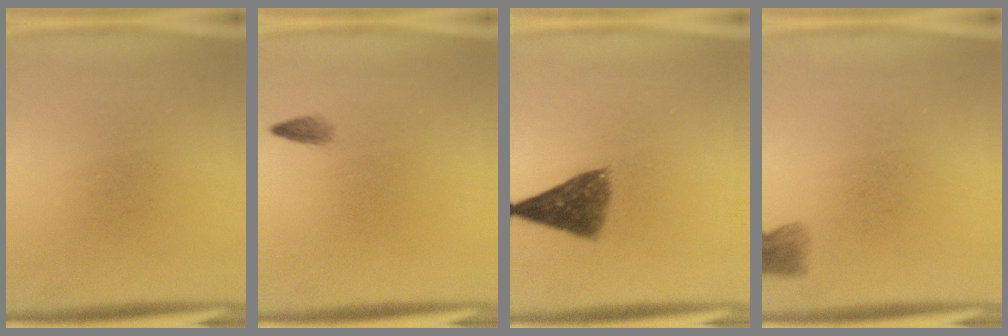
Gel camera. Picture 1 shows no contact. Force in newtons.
{"total": 1.0}
{"total": 7.2}
{"total": 2.2}